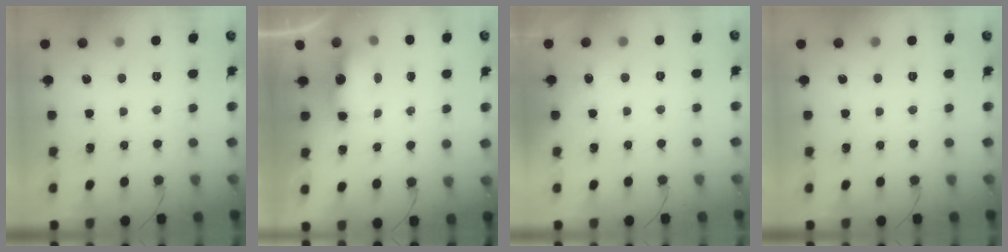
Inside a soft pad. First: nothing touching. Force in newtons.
{"total": 6.8, "press": 6.7, "slide": 0.8}
{"total": 2.5, "press": 2.2, "slide": 1.1}
{"total": 0.0}